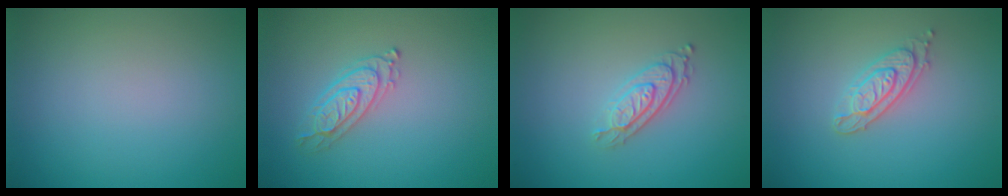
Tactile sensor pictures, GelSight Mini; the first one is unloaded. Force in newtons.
{"total": 2.4, "press": 2.4, "slide": 0.3}
{"total": 2.8, "press": 2.2, "slide": 1.7}
{"total": 2.6, "press": 2.4, "slide": 1.0}